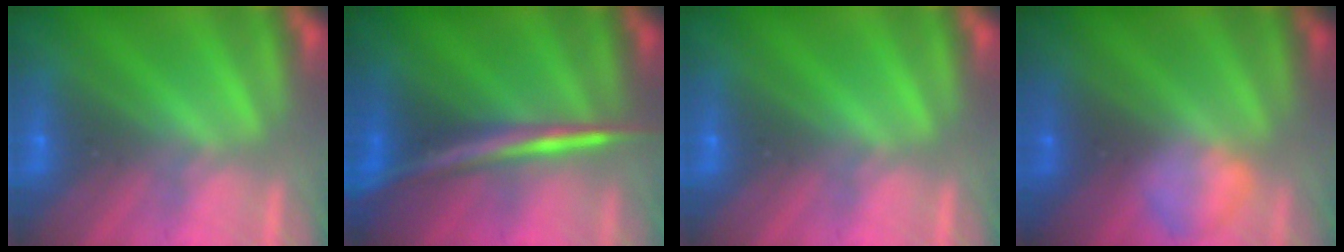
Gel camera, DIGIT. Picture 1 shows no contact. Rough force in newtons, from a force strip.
{"total": 2.9}
{"total": 0.0}
{"total": 2.2}